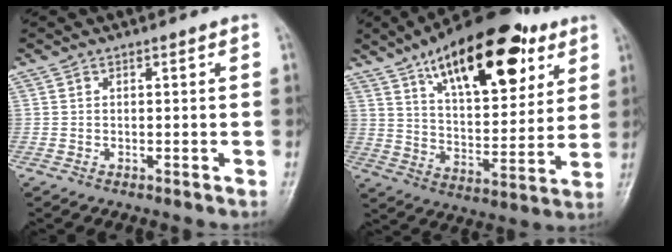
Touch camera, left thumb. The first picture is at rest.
{"total": 24.7, "force": [13.0, 10.8, 18.1], "torque": [-0.242, -0.033, 0.209]}